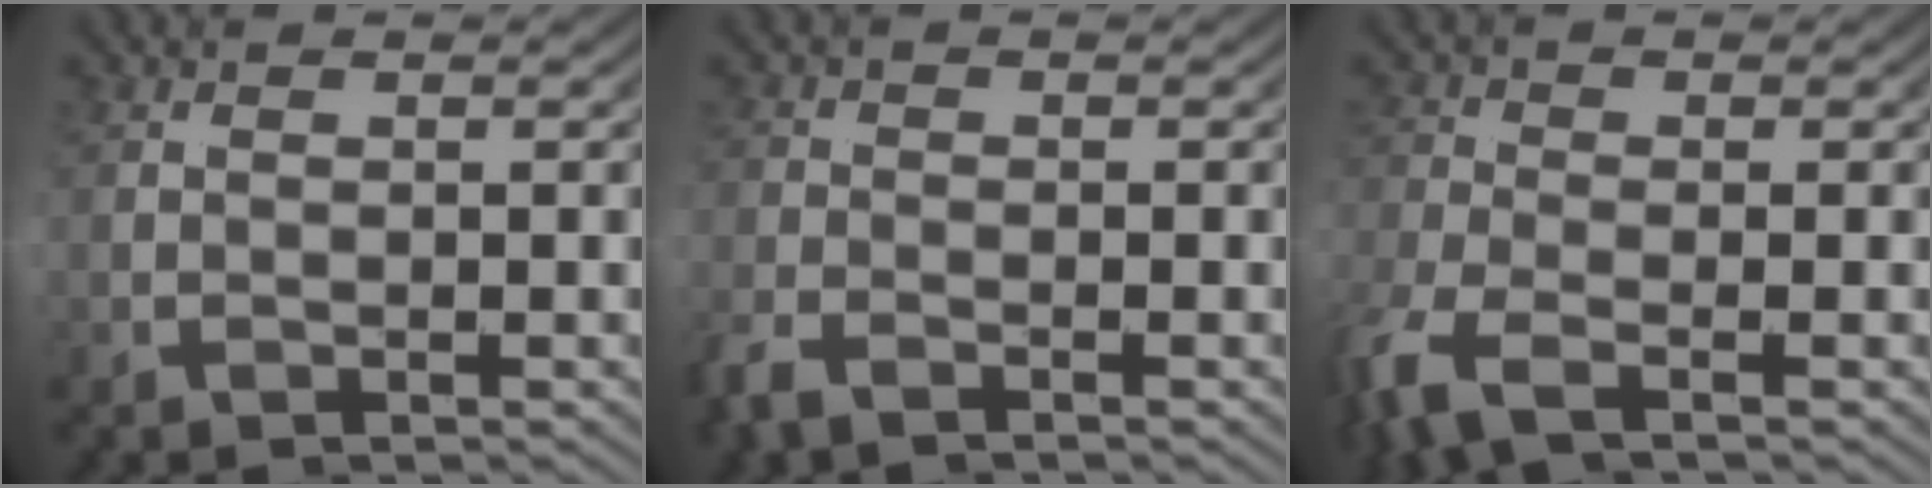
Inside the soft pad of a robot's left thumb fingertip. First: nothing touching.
{"total": 2.3, "force": [-1.7, -0.4, -1.5], "torque": [0.015, -0.001, -0.039]}
{"total": 2.3, "force": [-1.7, 0.3, 1.6], "torque": [-0.054, -0.009, -0.032]}